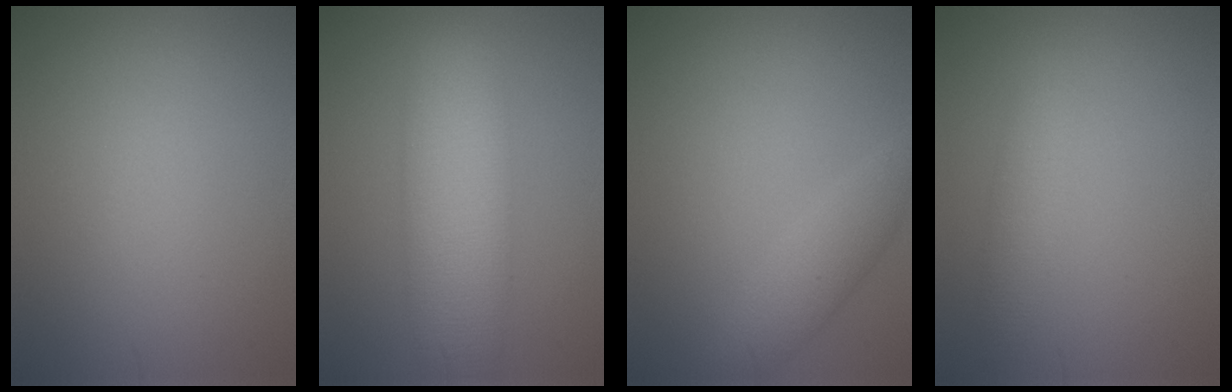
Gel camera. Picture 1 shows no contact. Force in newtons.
{"total": 7.6, "press": 7.6, "slide": 0.3}
{"total": 2.7, "press": 2.7, "slide": 0.1}
{"total": 2.4, "press": 2.4, "slide": 0.2}